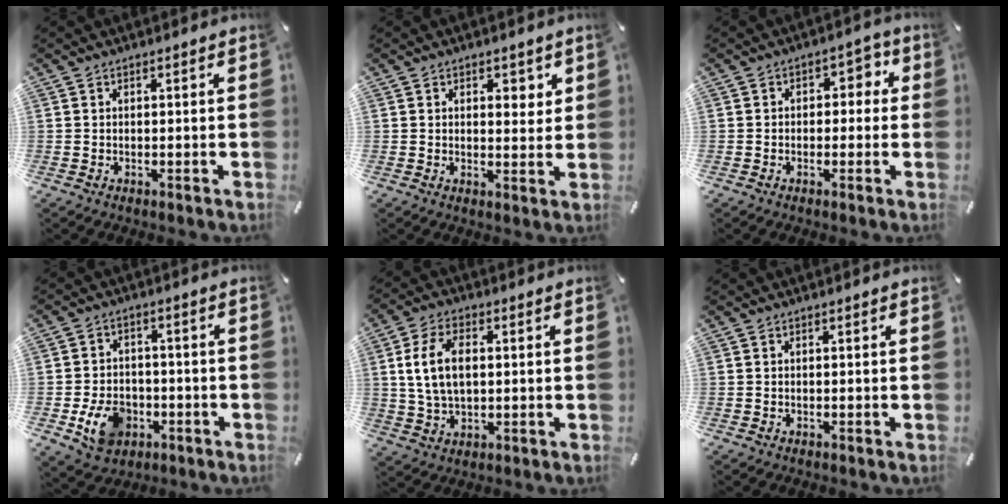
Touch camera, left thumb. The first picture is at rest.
{"total": 3.0, "force": [1.7, 2.2, 1.2], "torque": [0.003, -0.008, 0.023]}
{"total": 4.0, "force": [-0.4, 3.2, 2.3], "torque": [-0.024, 0.010, -0.017]}
{"total": 9.6, "force": [-3.3, 7.4, 5.1], "torque": [-0.112, 0.016, -0.059]}
{"total": 9.9, "force": [1.4, 6.3, 7.5], "torque": [-0.164, 0.005, 0.022]}
{"total": 0.0}